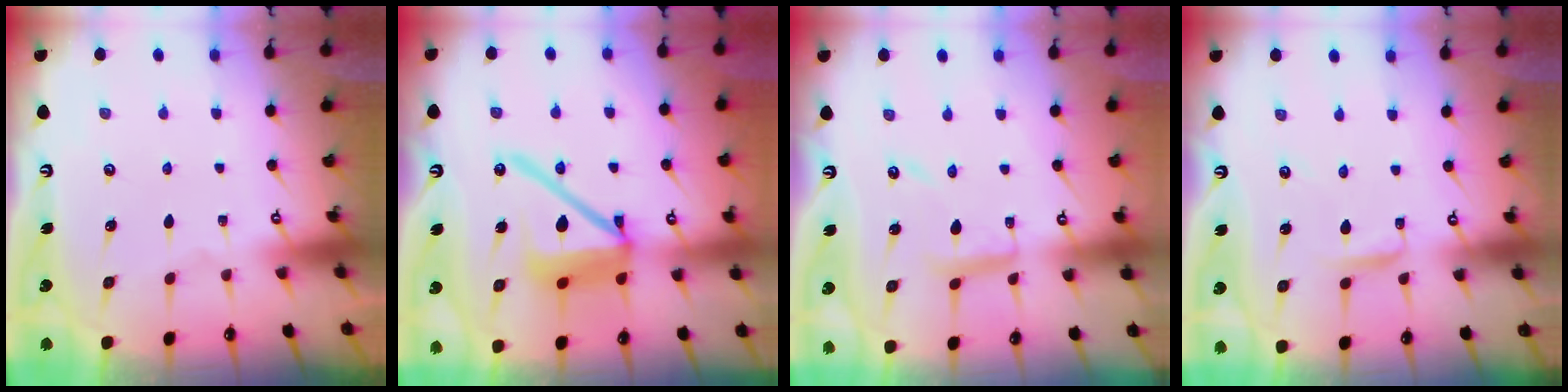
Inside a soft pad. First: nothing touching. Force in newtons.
{"total": 15.8, "press": 15.7, "slide": 2.2}
{"total": 9.2, "press": 9.2, "slide": 0.6}
{"total": 4.2, "press": 4.1, "slide": 0.4}